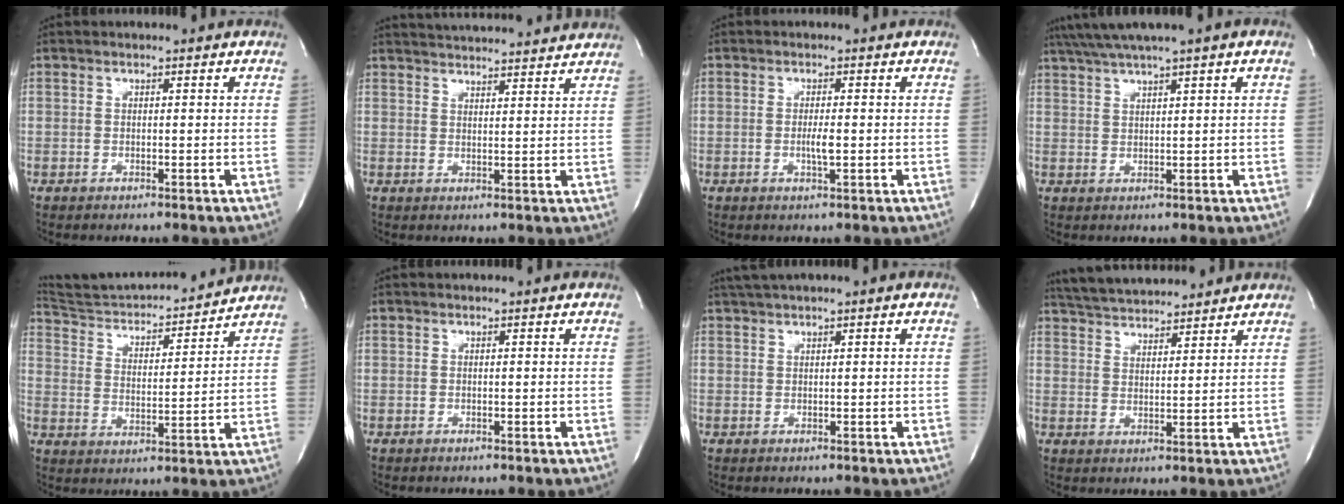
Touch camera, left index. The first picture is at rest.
{"total": 15.1, "force": [14.4, 1.2, 4.4], "torque": [-0.073, 0.023, 0.193]}
{"total": 1.7, "force": [-0.5, 0.0, 1.7], "torque": [-0.038, -0.010, -0.006]}
{"total": 8.6, "force": [6.6, -1.0, 5.4], "torque": [-0.096, 0.033, 0.104]}
{"total": 16.6, "force": [15.9, 1.8, 4.5], "torque": [-0.079, -0.001, 0.246]}
{"total": 0.0}
{"total": 2.9, "force": [2.4, -0.4, 1.6], "torque": [-0.030, 0.022, 0.048]}
{"total": 12.0, "force": [11.3, 1.6, 3.7], "torque": [-0.070, 0.023, 0.181]}